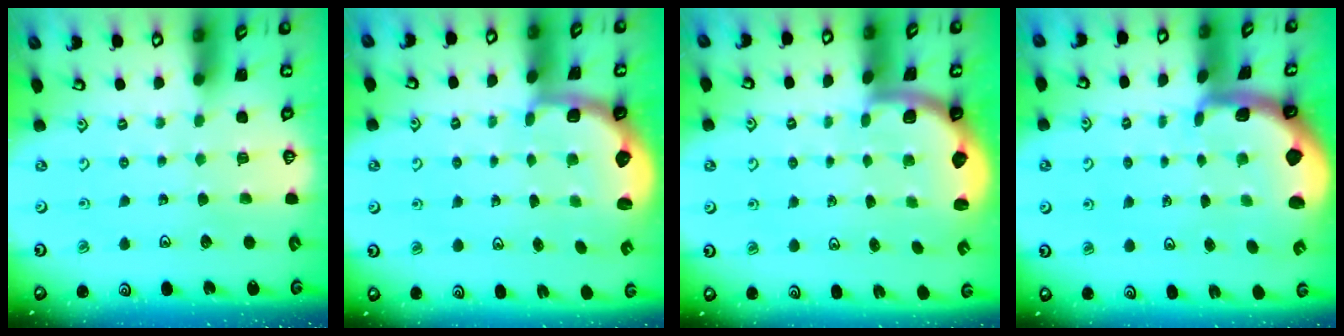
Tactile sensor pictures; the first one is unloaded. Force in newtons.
{"total": 2.6, "press": 2.0, "slide": 1.7}
{"total": 2.0, "press": 2.0, "slide": 0.5}
{"total": 1.9, "press": 1.9, "slide": 0.4}